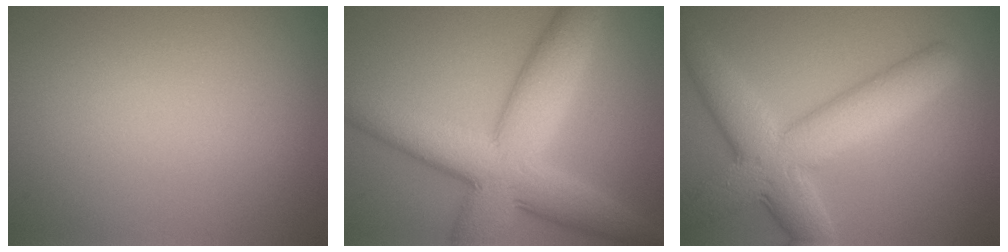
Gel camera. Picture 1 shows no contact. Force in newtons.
{"total": 10.2, "press": 10.2, "slide": 0.1}
{"total": 7.9, "press": 7.9, "slide": 0.1}